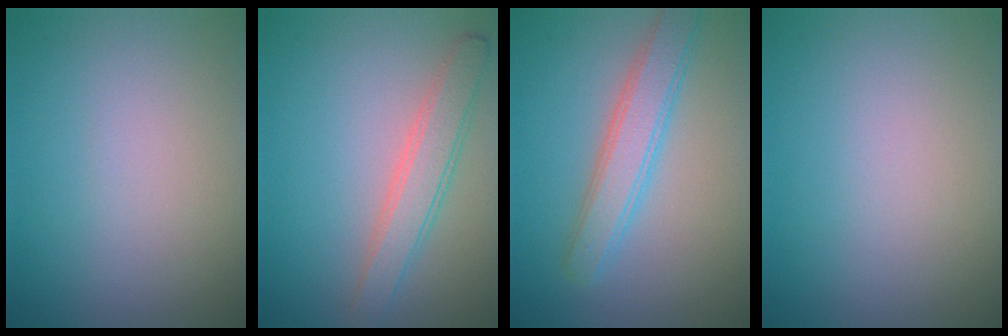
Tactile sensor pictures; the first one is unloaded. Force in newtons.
{"total": 3.5, "press": 3.5, "slide": 0.2}
{"total": 3.8, "press": 3.8, "slide": 0.1}
{"total": 0.0}